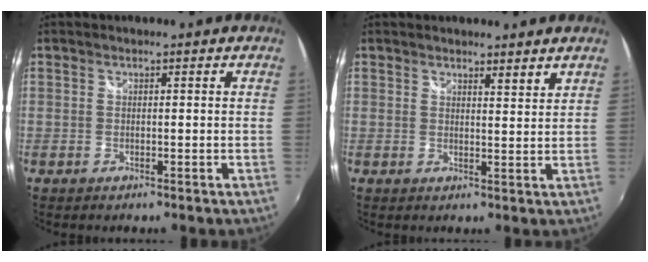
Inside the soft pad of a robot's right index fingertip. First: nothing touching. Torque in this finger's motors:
{"motor_torque": [-0.07, 0.23, -0.01, 0.01]}